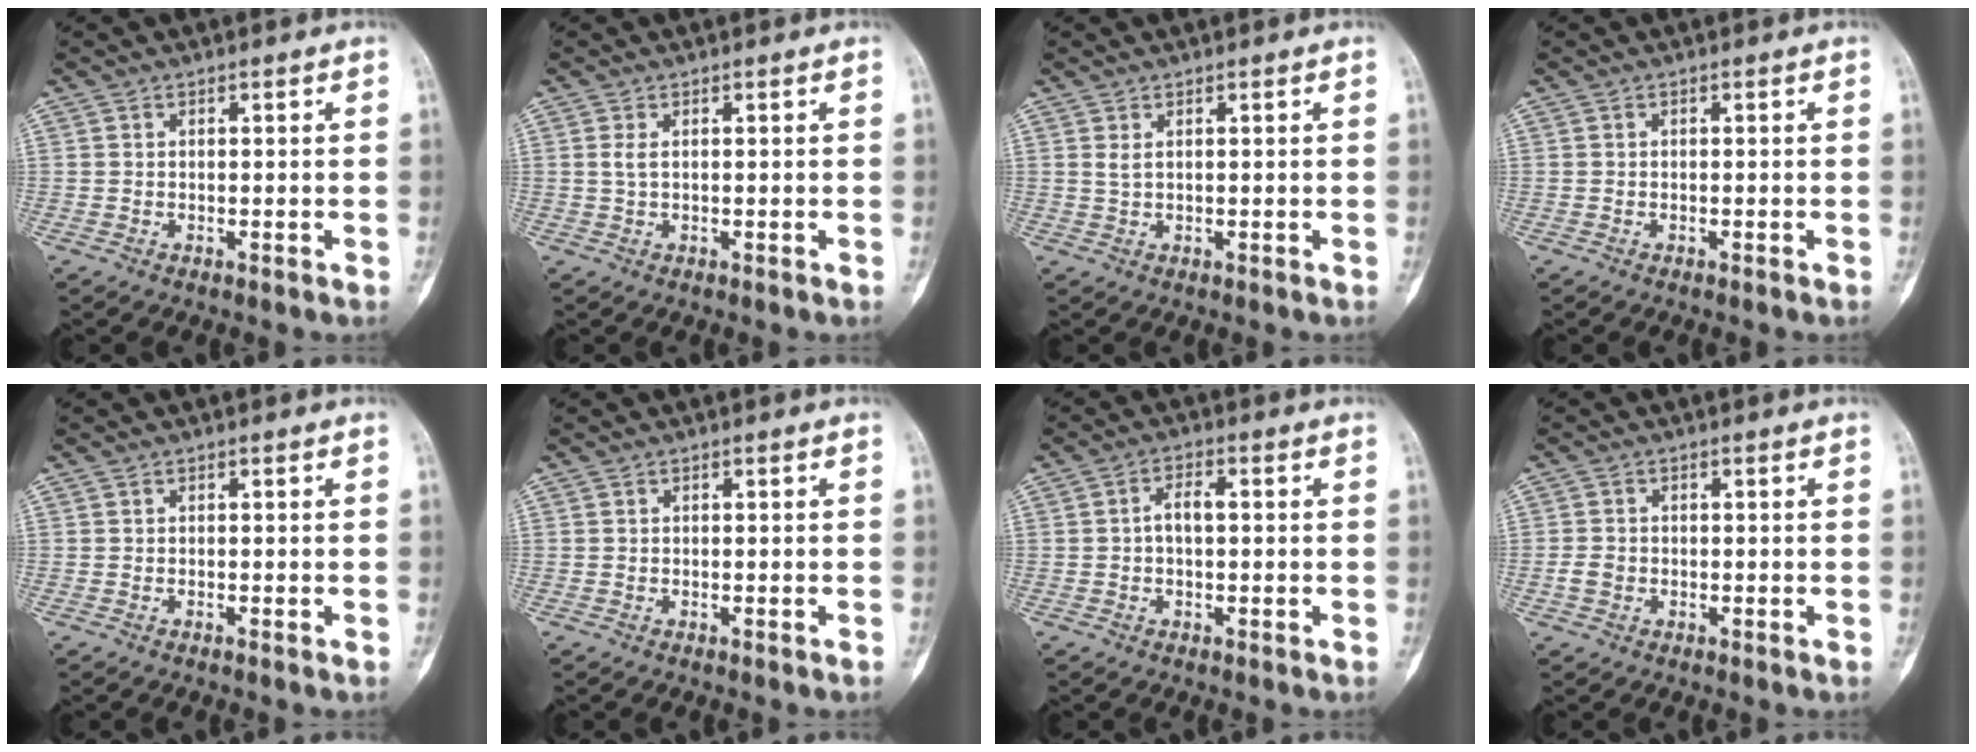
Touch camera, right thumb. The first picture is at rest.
{"total": 1.2, "force": [0.4, 0.4, 1.1], "torque": [-0.033, 0.003, 0.012]}
{"total": 1.0, "force": [0.6, 0.4, 0.8], "torque": [-0.021, 0.005, 0.016]}
{"total": 0.0}
{"total": 0.0}
{"total": 0.0}
{"total": 3.5, "force": [0.0, 1.8, 3.0], "torque": [-0.051, 0.013, -0.004]}
{"total": 2.3, "force": [-0.7, 1.8, 1.2], "torque": [-0.022, 0.007, -0.013]}